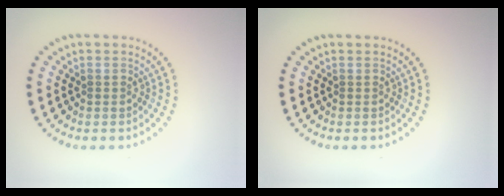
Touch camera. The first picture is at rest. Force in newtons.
{"total": 0.0}